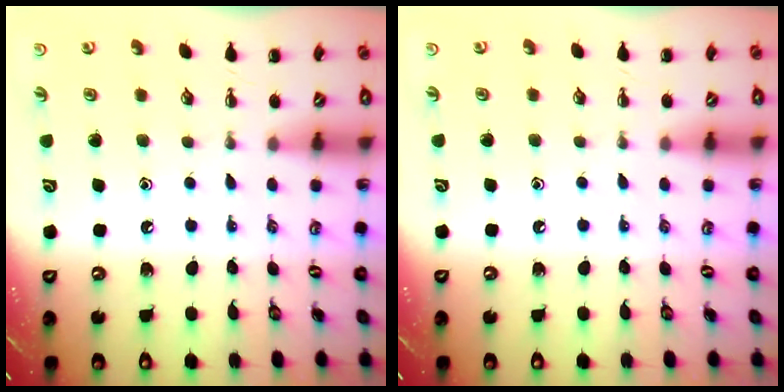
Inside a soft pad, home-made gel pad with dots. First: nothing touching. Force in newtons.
{"total": 4.0, "press": 3.8, "slide": 1.2}